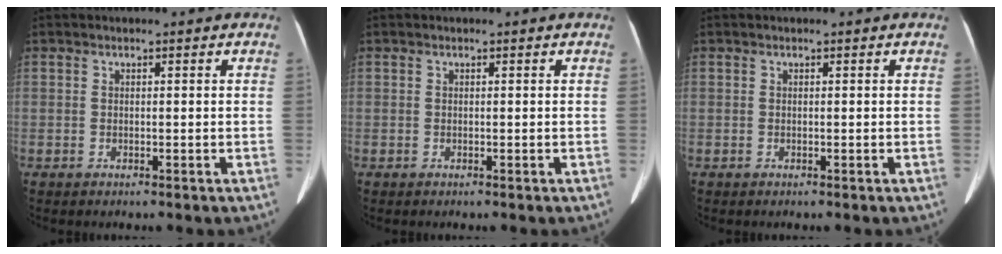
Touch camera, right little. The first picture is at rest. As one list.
[{"total": 0.0}, {"total": 0.0}]